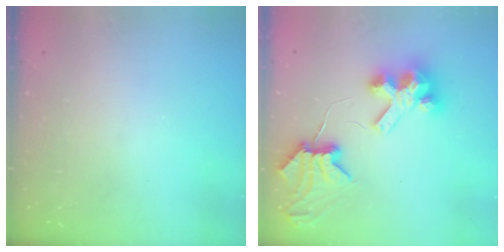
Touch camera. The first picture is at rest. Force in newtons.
{"total": 9.0, "press": 8.9, "slide": 1.1}